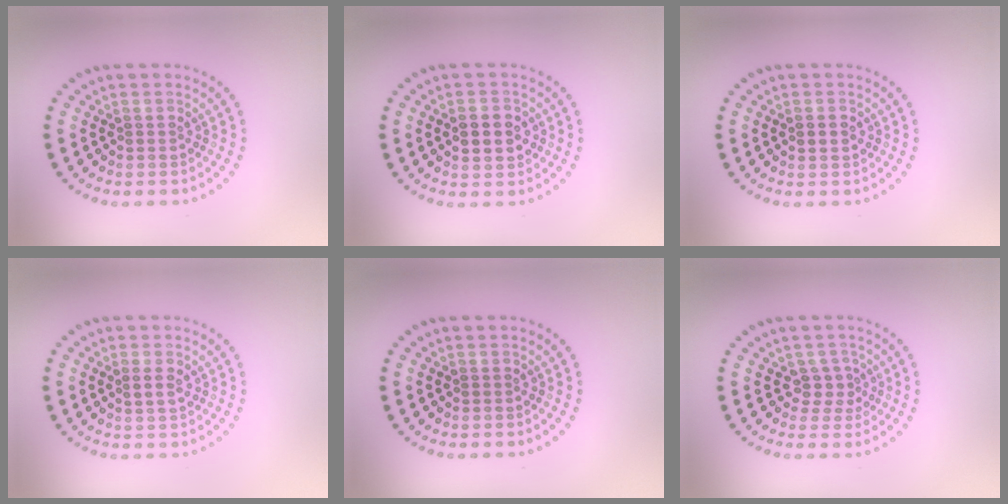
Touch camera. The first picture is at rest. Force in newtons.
{"total": 2.4, "press": 2.4, "slide": 0.2}
{"total": 1.2, "press": 1.1, "slide": 0.3}
{"total": 1.2, "press": 1.2, "slide": 0.3}
{"total": 0.0}
{"total": 1.8, "press": 1.4, "slide": 1.1}